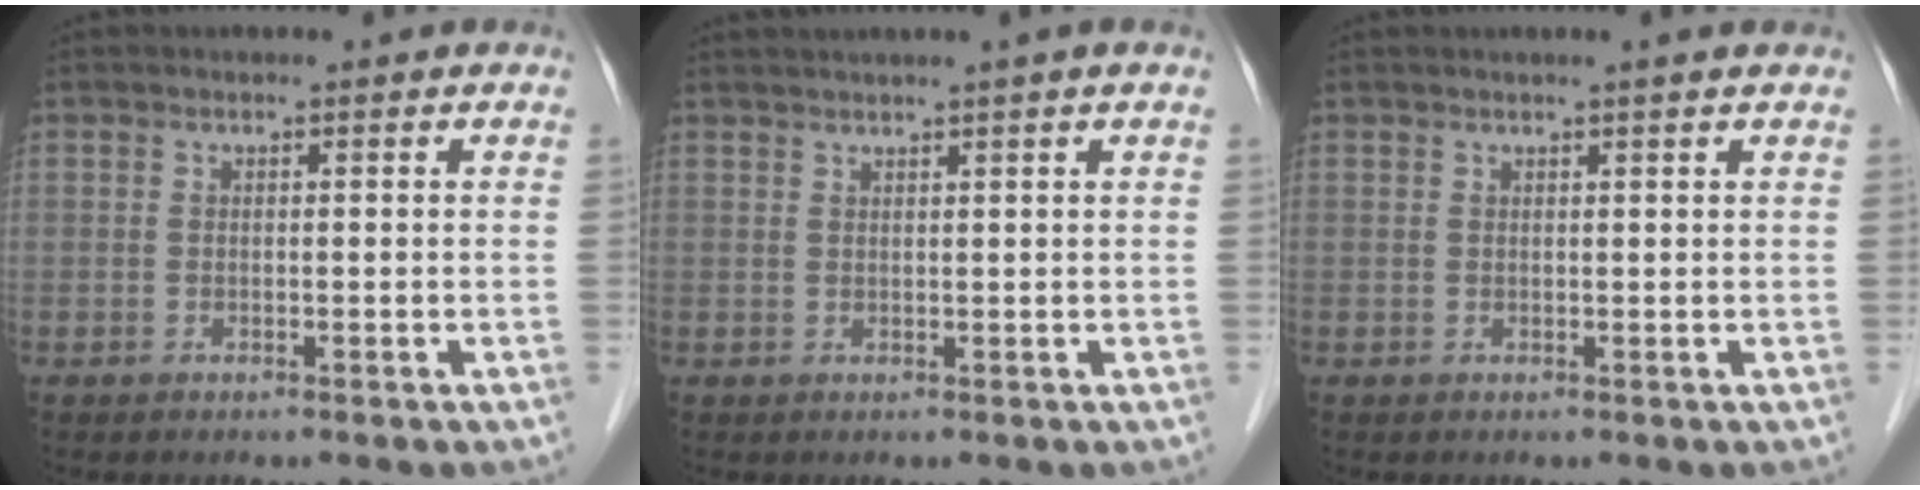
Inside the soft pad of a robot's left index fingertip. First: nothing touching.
{"total": 3.8, "force": [2.9, -1.0, 2.2], "torque": [-0.033, 0.017, 0.052]}
{"total": 1.8, "force": [1.4, -0.5, 0.9], "torque": [-0.018, 0.004, 0.027]}